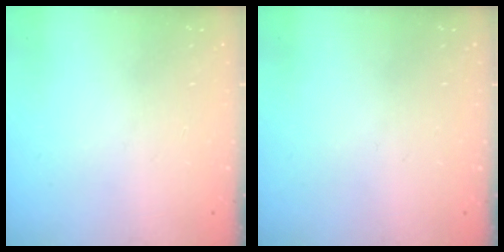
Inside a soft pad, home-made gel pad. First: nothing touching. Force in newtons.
{"total": 0.0}